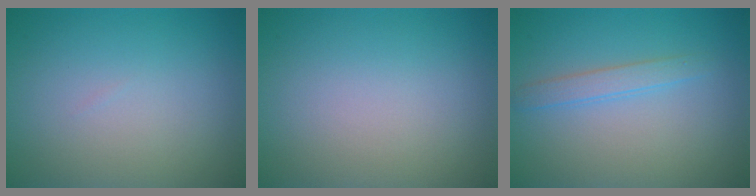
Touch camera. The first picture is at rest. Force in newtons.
{"total": 0.0}
{"total": 1.7, "press": 1.7, "slide": 0.0}